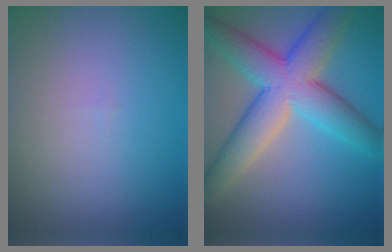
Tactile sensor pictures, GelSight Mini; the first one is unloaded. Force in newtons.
{"total": 8.7, "press": 8.7, "slide": 0.4}